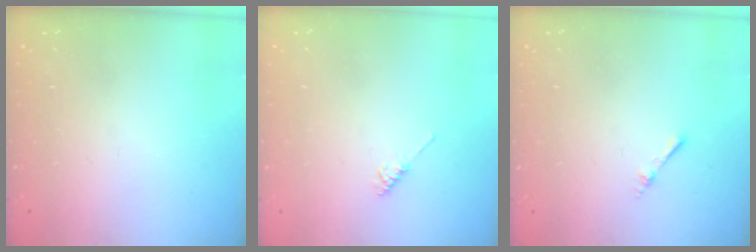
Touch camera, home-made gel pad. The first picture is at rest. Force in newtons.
{"total": 2.2, "press": 2.2, "slide": 0.5}
{"total": 1.7, "press": 1.7, "slide": 0.3}